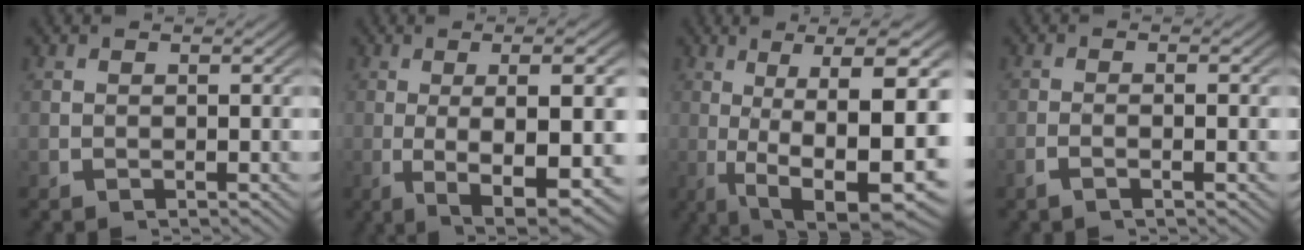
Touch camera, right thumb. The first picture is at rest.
{"total": 10.3, "force": [-2.4, 4.0, 9.2], "torque": [-0.167, -0.030, -0.016]}
{"total": 14.8, "force": [-1.7, 7.4, 12.7], "torque": [-0.217, -0.044, 0.002]}
{"total": 1.4, "force": [-0.8, 0.1, 1.2], "torque": [-0.031, 0.001, -0.019]}